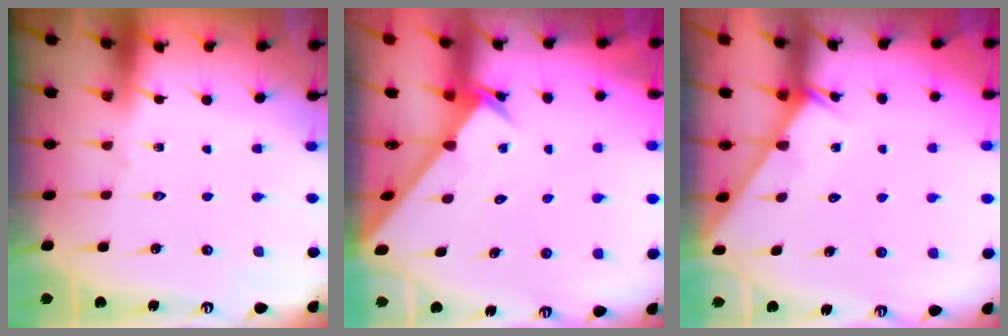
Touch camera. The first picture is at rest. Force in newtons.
{"total": 2.4, "press": 2.4, "slide": 0.2}
{"total": 2.9, "press": 2.9, "slide": 0.1}